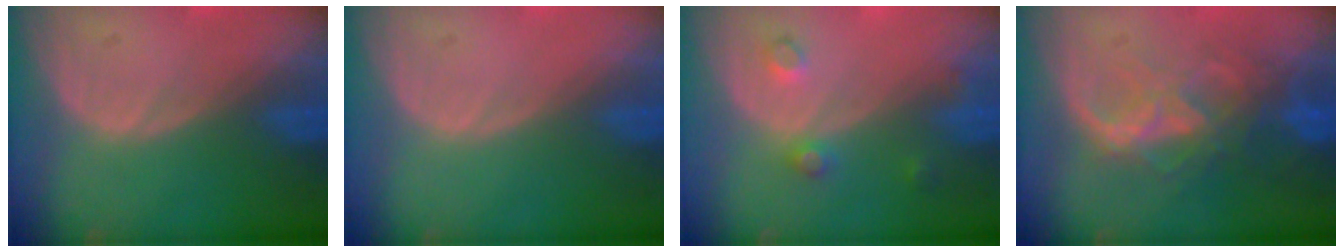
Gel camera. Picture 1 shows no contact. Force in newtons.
{"total": 0.0}
{"total": 2.6, "press": 2.6, "slide": 0.3}
{"total": 8.6, "press": 7.5, "slide": 4.3}